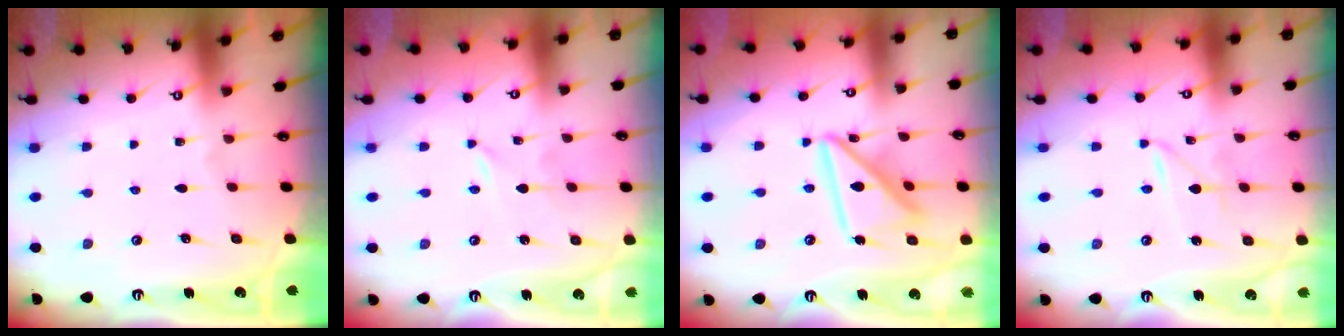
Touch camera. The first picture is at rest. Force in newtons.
{"total": 0.0}
{"total": 14.7, "press": 14.6, "slide": 1.6}
{"total": 1.3, "press": 1.3, "slide": 0.1}